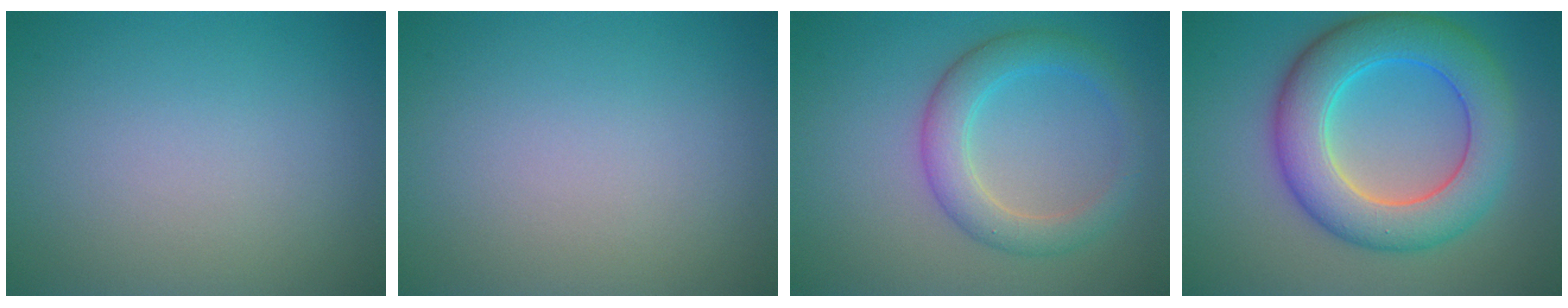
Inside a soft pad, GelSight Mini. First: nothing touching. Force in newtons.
{"total": 0.0}
{"total": 4.0, "press": 4.0, "slide": 0.1}
{"total": 8.7, "press": 8.7, "slide": 0.2}